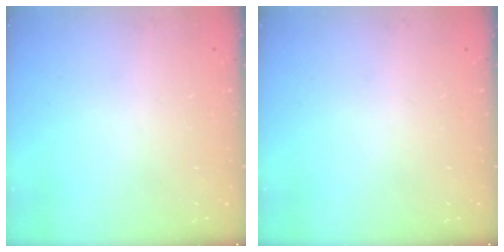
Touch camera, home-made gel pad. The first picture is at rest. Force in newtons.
{"total": 0.0}